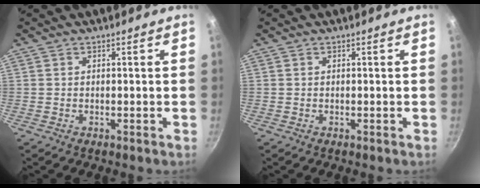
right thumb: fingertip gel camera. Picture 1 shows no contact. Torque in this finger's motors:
{"motor_torque": [-0.13, 0.13, 0.00, 0.00, 0.00]}